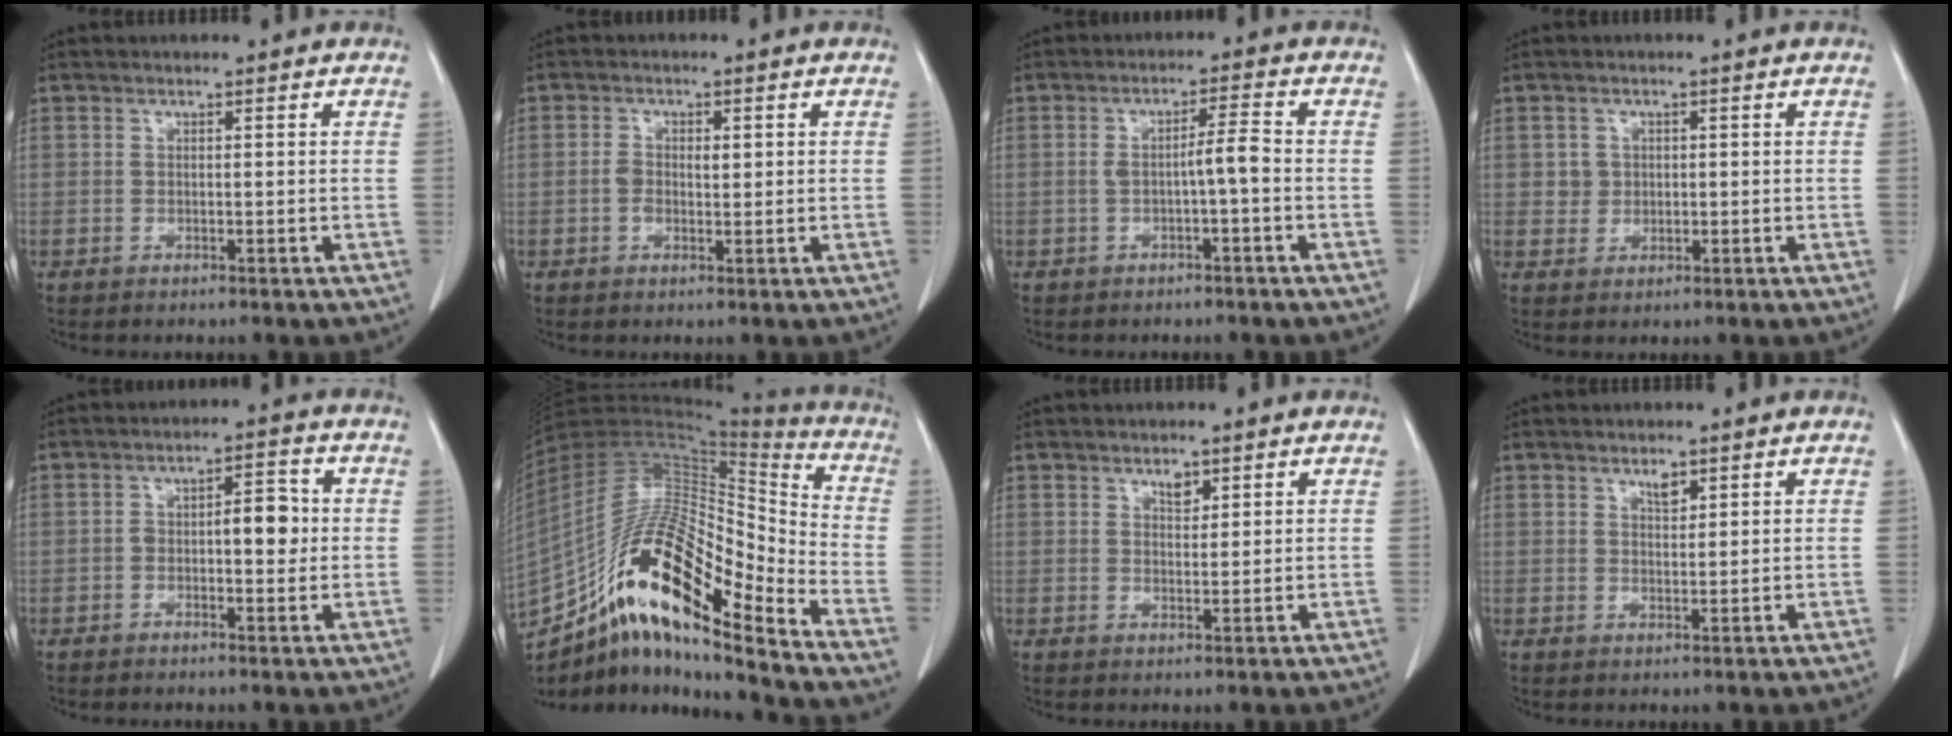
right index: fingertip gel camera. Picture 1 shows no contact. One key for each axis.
{"total": 3.0, "fx": 0.1, "fy": 1.8, "fz": 2.4, "tx": -0.047, "ty": 0.009, "tz": 0.004}
{"total": 3.8, "fx": -0.7, "fy": 0.2, "fz": 3.8, "tx": -0.063, "ty": 0.011, "tz": -0.010}
{"total": 2.5, "fx": 0.5, "fy": 2.4, "fz": 0.5, "tx": -0.002, "ty": 0.003, "tz": 0.011}
{"total": 5.4, "fx": 0.0, "fy": 2.2, "fz": 4.9, "tx": -0.071, "ty": 0.019, "tz": 0.000}
{"total": 23.9, "fx": -14.0, "fy": 5.5, "fz": 18.5, "tx": -0.363, "ty": 0.006, "tz": -0.249}
{"total": 2.1, "fx": 1.5, "fy": 1.0, "fz": 1.1, "tx": -0.015, "ty": -0.003, "tz": 0.027}
{"total": 2.0, "fx": 1.5, "fy": 0.8, "fz": 1.1, "tx": -0.018, "ty": -0.002, "tz": 0.028}